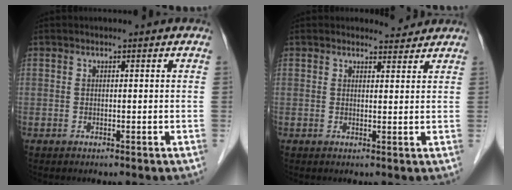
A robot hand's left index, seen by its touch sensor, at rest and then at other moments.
{"total": 2.1, "force": [2.1, 0.4, -0.4], "torque": [-0.002, -0.007, 0.025]}